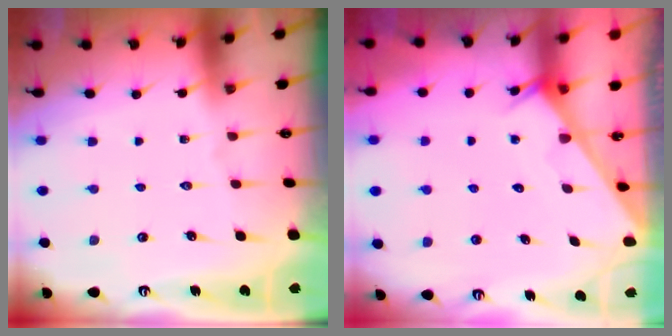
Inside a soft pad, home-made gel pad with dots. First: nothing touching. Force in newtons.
{"total": 2.6, "press": 2.6, "slide": 0.2}